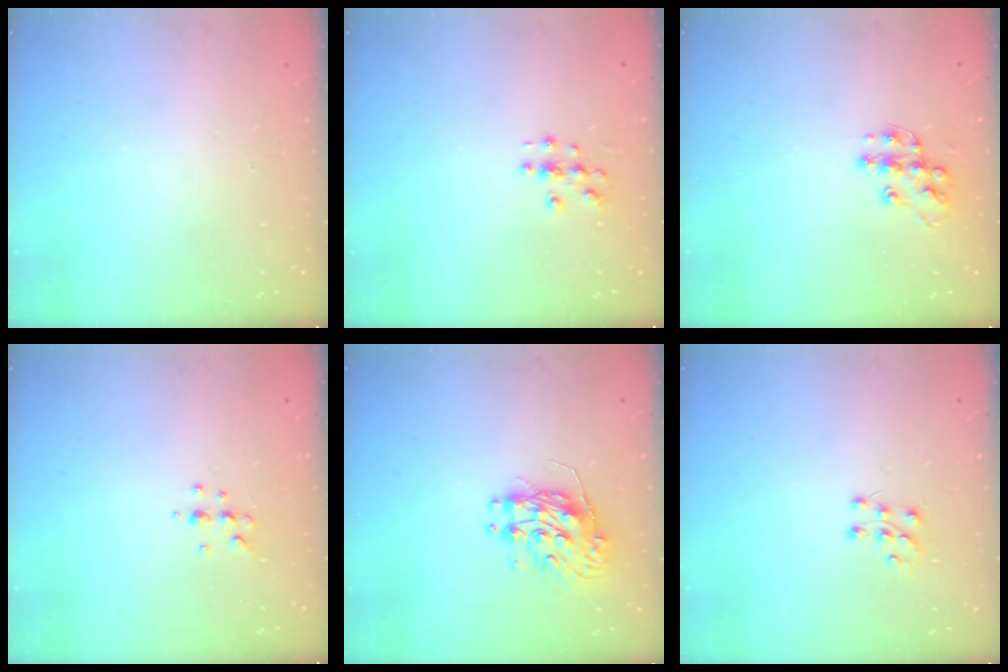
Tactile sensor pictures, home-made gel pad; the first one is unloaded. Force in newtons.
{"total": 3.0, "press": 3.0, "slide": 0.3}
{"total": 10.7, "press": 10.7, "slide": 0.6}
{"total": 5.1, "press": 4.9, "slide": 1.4}
{"total": 9.6, "press": 9.6, "slide": 0.4}
{"total": 6.0, "press": 5.9, "slide": 0.4}